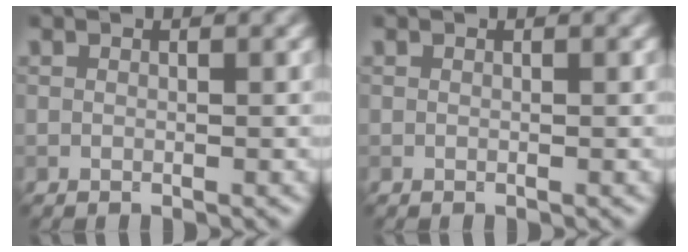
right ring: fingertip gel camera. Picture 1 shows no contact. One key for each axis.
{"total": 0.0}